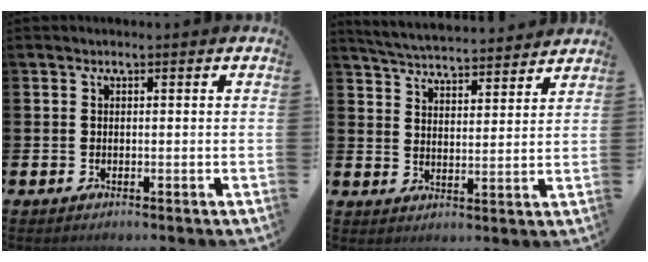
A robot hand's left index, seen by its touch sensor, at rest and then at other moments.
{"total": 5.1, "force": [5.1, 0.4, 0.3], "torque": [-0.030, -0.040, 0.089]}